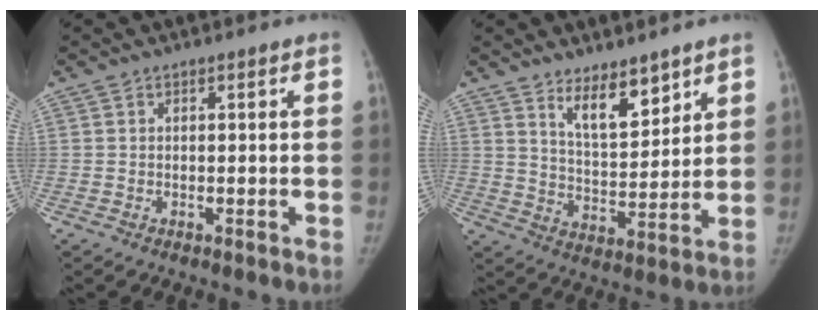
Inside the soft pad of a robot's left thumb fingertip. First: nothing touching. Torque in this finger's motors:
{"motor_torque": [0.03, 0.20, 0.65, -0.46, 0.03]}